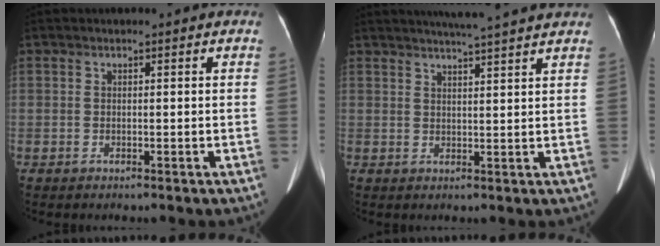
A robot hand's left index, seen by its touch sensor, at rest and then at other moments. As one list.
[{"total": 9.5, "force": [8.5, -0.4, 4.3], "torque": [-0.067, 0.020, 0.105]}]